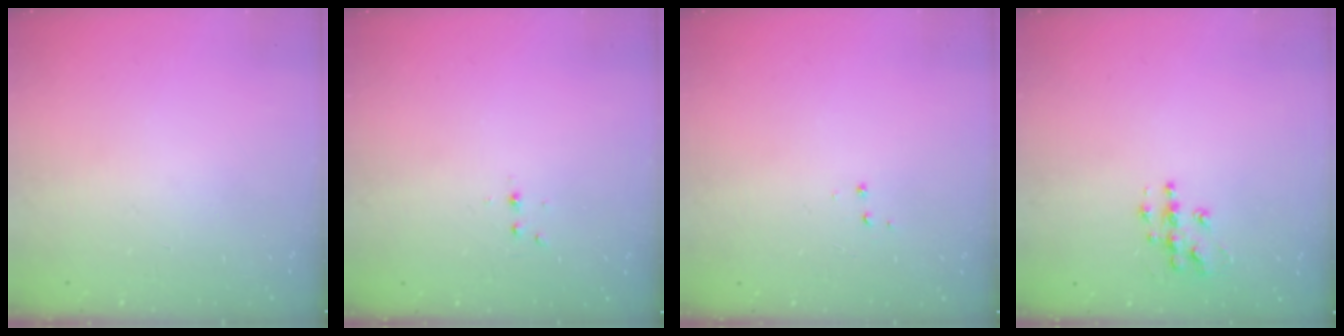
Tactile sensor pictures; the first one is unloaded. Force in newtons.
{"total": 3.0, "press": 2.6, "slide": 1.5}
{"total": 3.3, "press": 3.3, "slide": 0.4}
{"total": 8.3, "press": 8.2, "slide": 0.5}